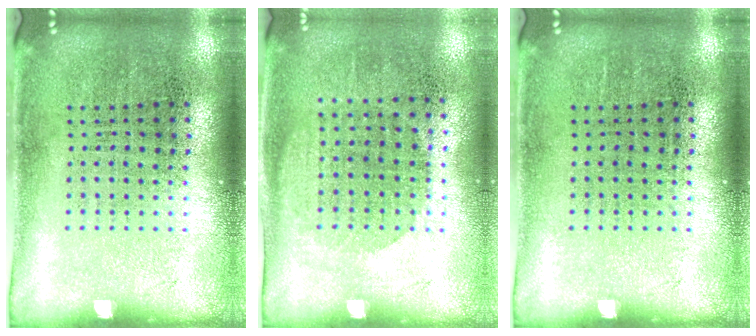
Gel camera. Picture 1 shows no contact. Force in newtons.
{"total": 1.0, "press": 0.9, "slide": 0.5}
{"total": 0.0}